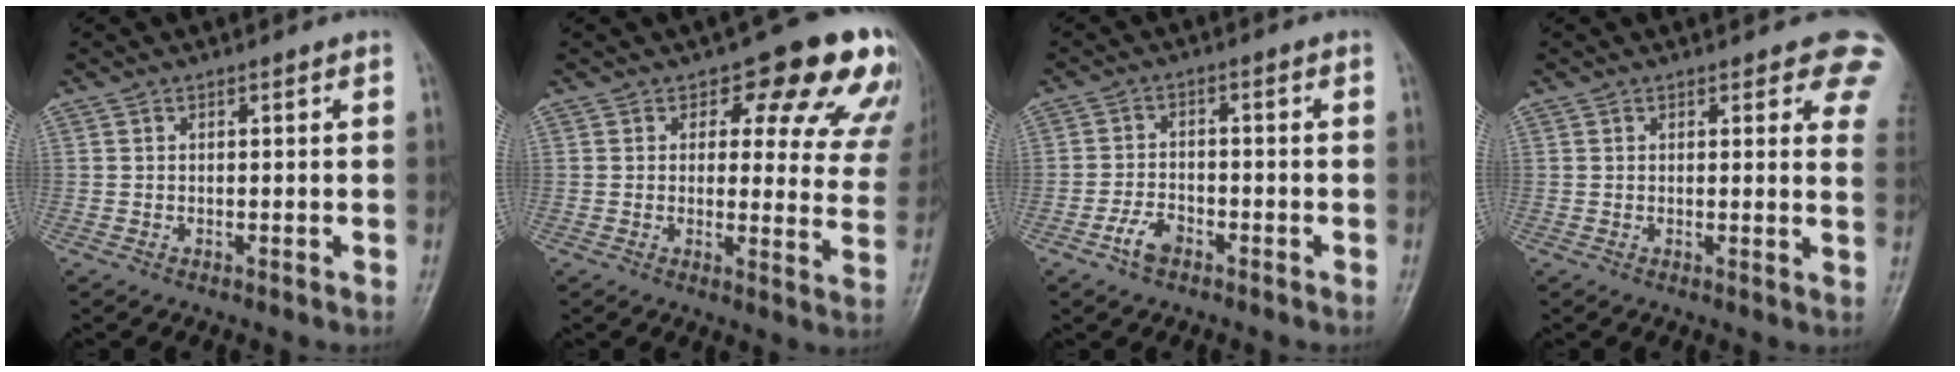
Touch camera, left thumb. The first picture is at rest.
{"total": 15.3, "force": [9.6, 7.1, 9.6], "torque": [-0.053, -0.046, 0.088]}
{"total": 4.2, "force": [-2.5, 2.3, 2.3], "torque": [-0.041, 0.017, -0.048]}
{"total": 7.8, "force": [5.4, 3.1, 4.6], "torque": [-0.014, -0.023, 0.043]}